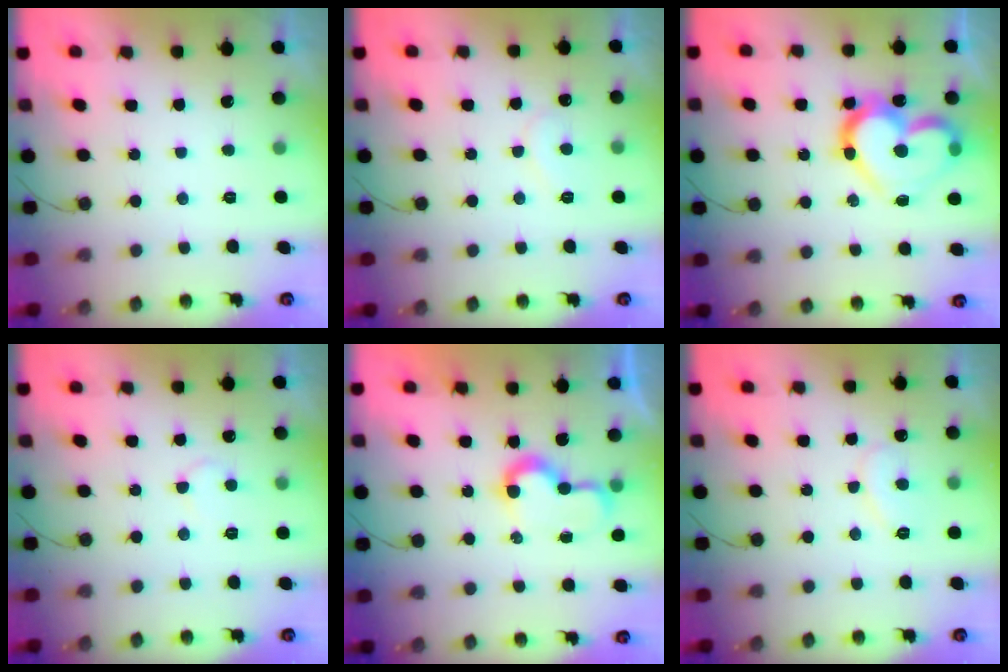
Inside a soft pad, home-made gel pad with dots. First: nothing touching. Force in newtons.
{"total": 6.0, "press": 6.0, "slide": 0.4}
{"total": 18.2, "press": 18.1, "slide": 2.0}
{"total": 4.7, "press": 4.7, "slide": 0.4}
{"total": 7.9, "press": 7.8, "slide": 0.3}
{"total": 7.0, "press": 7.0, "slide": 0.4}